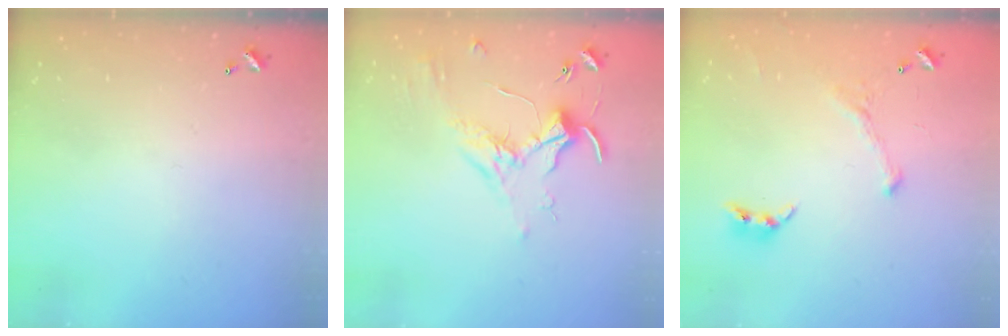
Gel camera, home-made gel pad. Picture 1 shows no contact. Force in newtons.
{"total": 1.8, "press": 1.8, "slide": 0.4}
{"total": 2.0, "press": 2.0, "slide": 0.4}